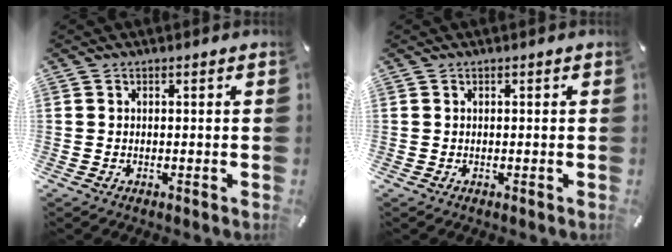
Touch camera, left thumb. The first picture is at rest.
{"total": 0.0}